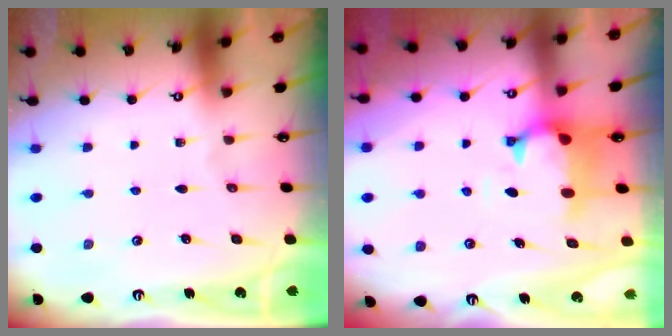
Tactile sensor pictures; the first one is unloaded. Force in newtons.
{"total": 1.5, "press": 0.9, "slide": 1.2}